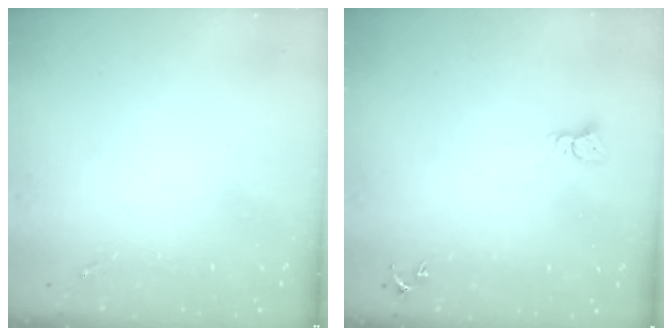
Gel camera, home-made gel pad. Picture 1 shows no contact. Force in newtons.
{"total": 3.2, "press": 3.2, "slide": 0.1}